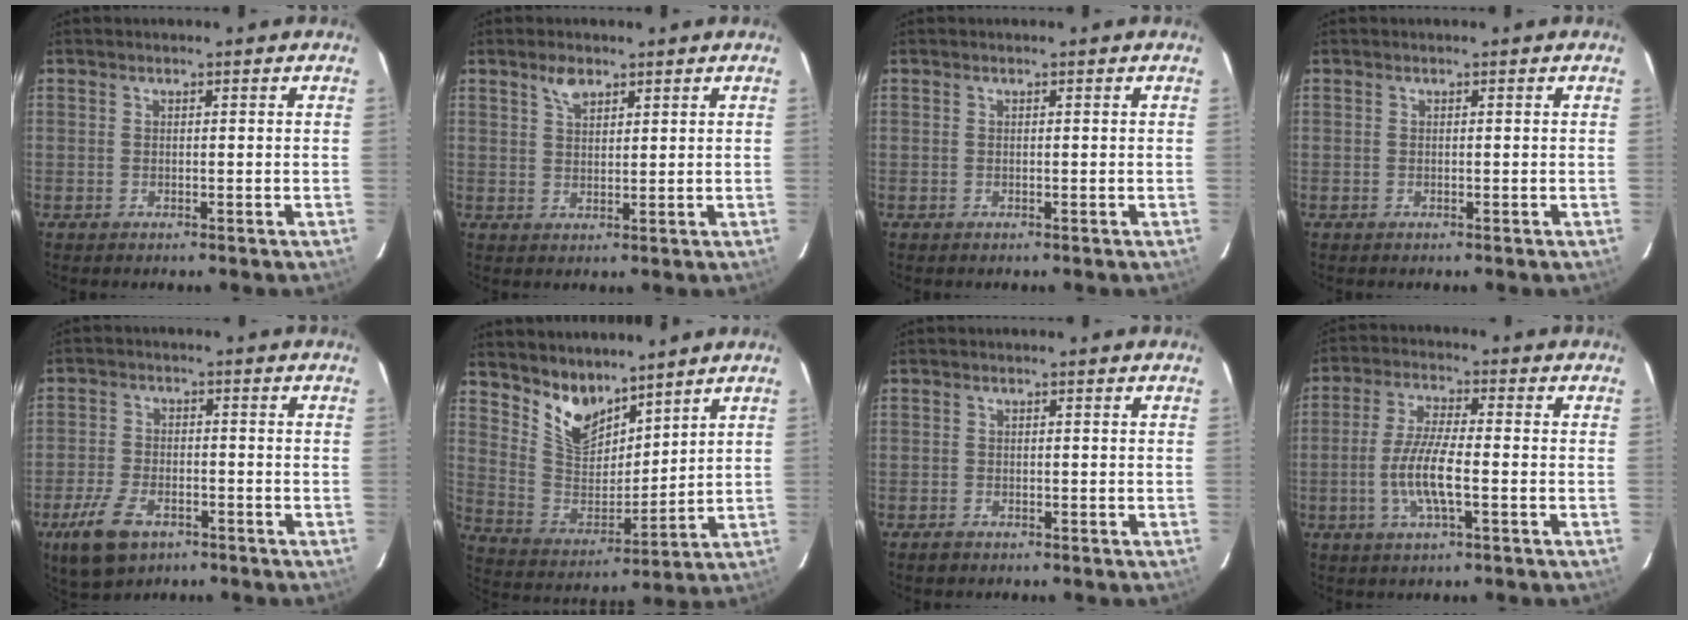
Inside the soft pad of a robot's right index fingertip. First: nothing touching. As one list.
[{"total": 3.3, "force": [2.2, 1.6, 1.8], "torque": [-0.031, 0.007, 0.042]}, {"total": 0.0}, {"total": 0.0}, {"total": 9.6, "force": [-5.6, 5.1, 5.9], "torque": [-0.144, -0.010, -0.101]}, {"total": 10.8, "force": [8.5, 5.2, 4.3], "torque": [-0.089, 0.001, 0.172]}, {"total": 1.3, "force": [-1.0, 0.7, 0.4], "torque": [-0.008, 0.001, -0.016]}, {"total": 8.6, "force": [-2.3, 1.6, 8.2], "torque": [-0.164, -0.002, -0.046]}]